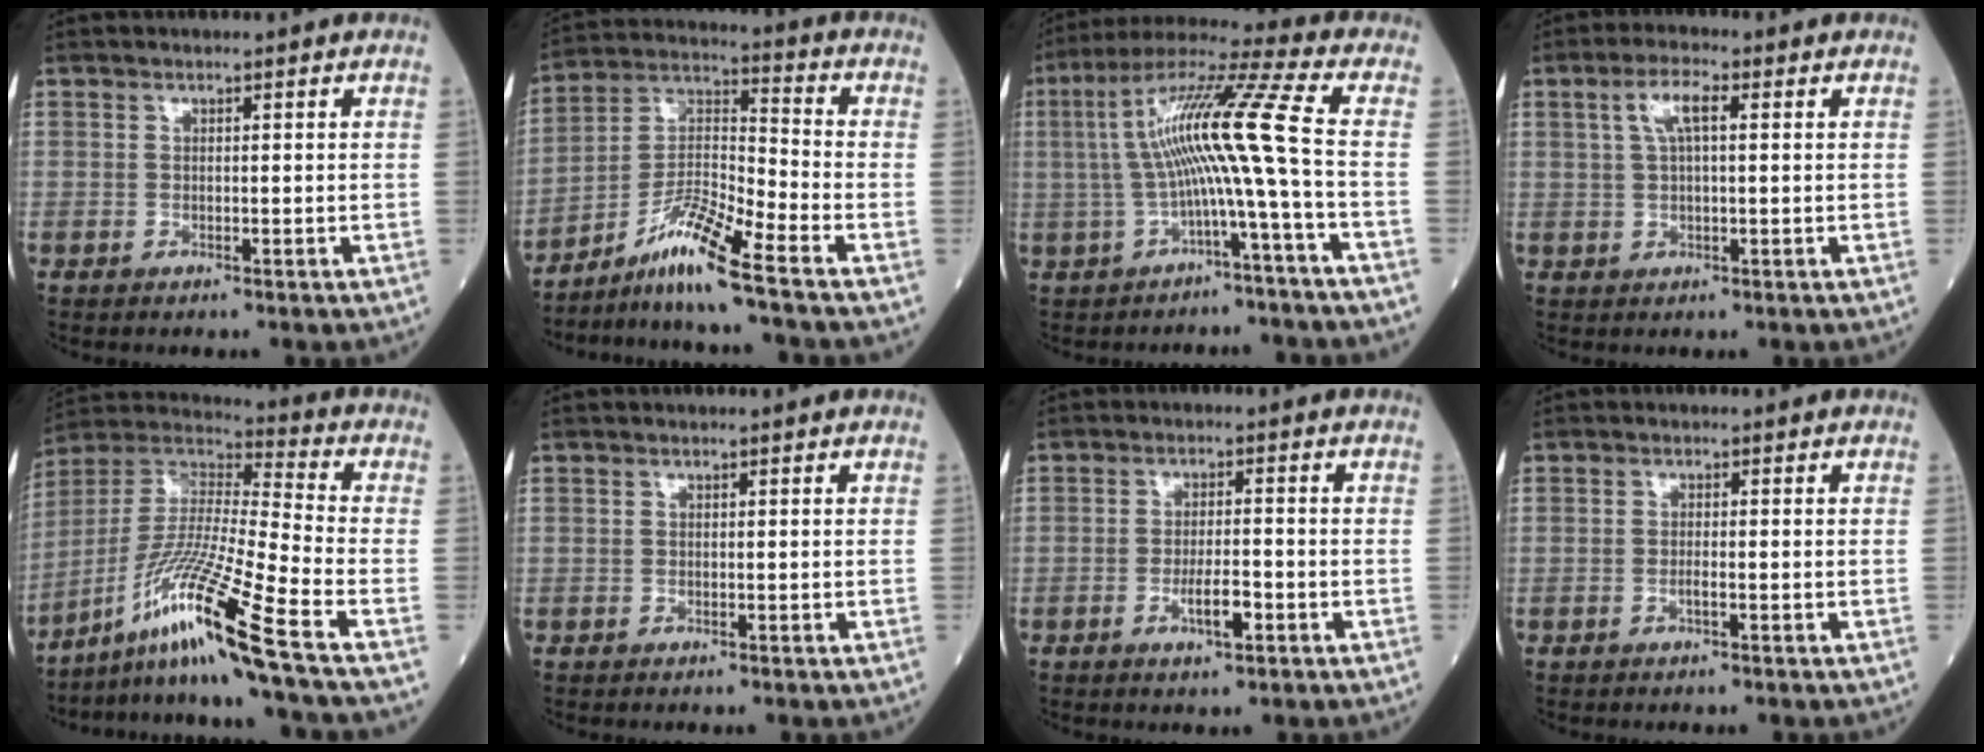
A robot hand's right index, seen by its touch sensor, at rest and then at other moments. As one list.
[{"total": 10.1, "force": [-7.3, -0.7, 7.0], "torque": [-0.138, -0.003, -0.136]}, {"total": 12.7, "force": [-1.1, -1.7, 12.6], "torque": [-0.234, 0.039, -0.025]}, {"total": 4.5, "force": [1.4, 1.1, 4.1], "torque": [-0.087, 0.016, 0.029]}, {"total": 17.8, "force": [-11.3, -2.5, 13.6], "torque": [-0.288, -0.019, -0.209]}, {"total": 0.0}, {"total": 4.2, "force": [-1.8, 0.8, 3.7], "torque": [-0.067, 0.000, -0.030]}, {"total": 1.2, "force": [-0.5, 0.0, 1.1], "torque": [-0.023, -0.001, -0.010]}]